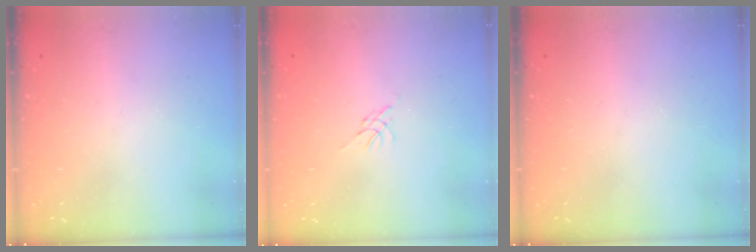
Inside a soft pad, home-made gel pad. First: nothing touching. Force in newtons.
{"total": 0.0}
{"total": 0.0}